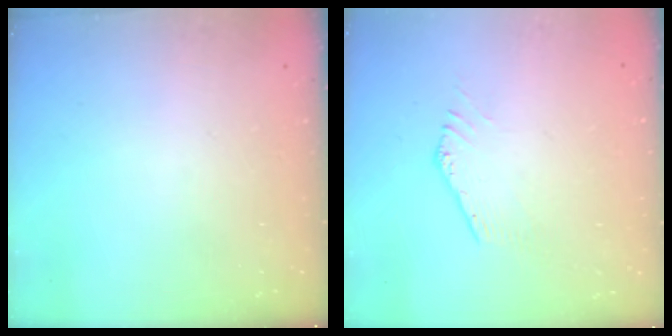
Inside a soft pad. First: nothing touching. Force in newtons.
{"total": 1.4, "press": 1.4, "slide": 0.1}